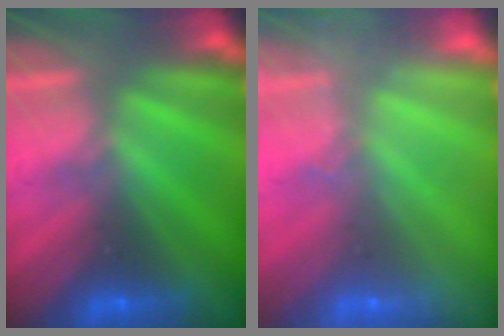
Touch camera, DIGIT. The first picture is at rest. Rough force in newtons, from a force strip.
{"total": 2.3}